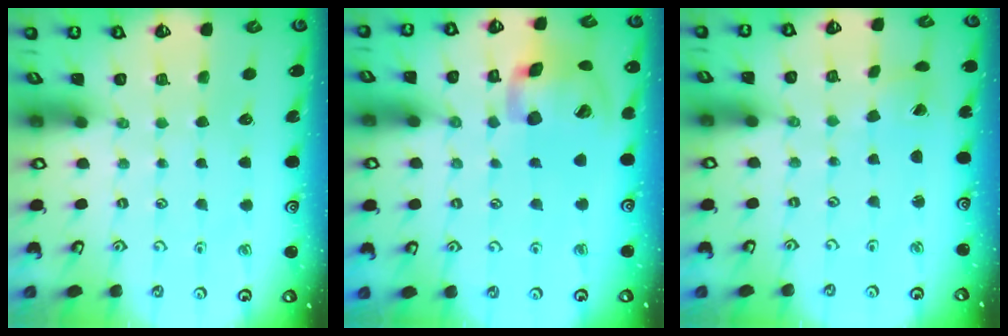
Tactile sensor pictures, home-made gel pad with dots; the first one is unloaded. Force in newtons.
{"total": 16.5, "press": 16.3, "slide": 2.7}
{"total": 1.5, "press": 1.5, "slide": 0.0}